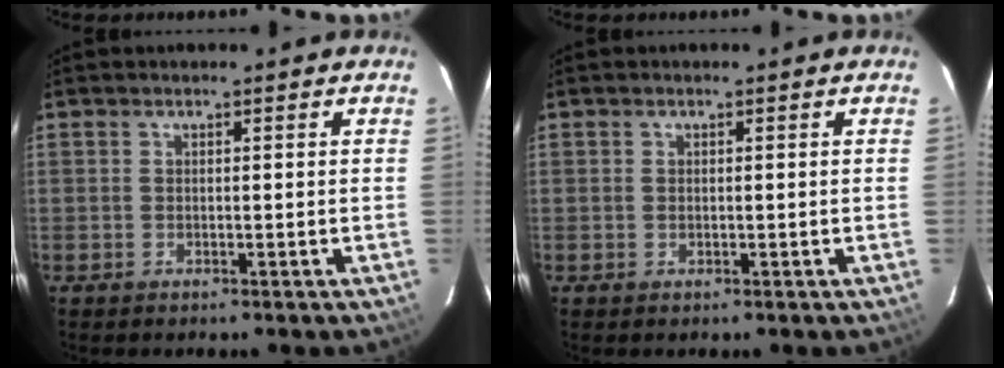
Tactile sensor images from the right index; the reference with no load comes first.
{"total": 0.5, "force": [0.0, 0.5, 0.2], "torque": [-0.004, 0.001, 0.000]}